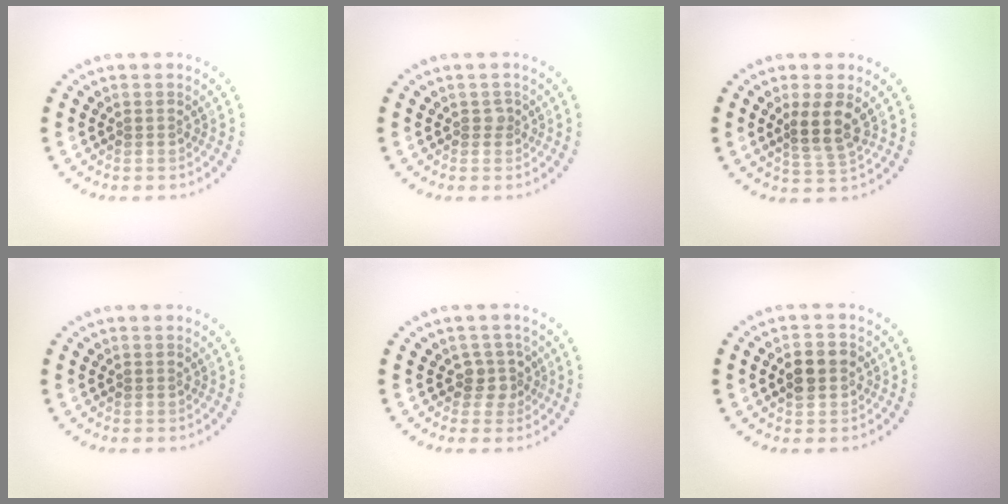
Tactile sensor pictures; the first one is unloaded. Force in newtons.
{"total": 0.7, "press": 0.6, "slide": 0.3}
{"total": 2.8, "press": 2.4, "slide": 1.5}
{"total": 0.0}
{"total": 2.0, "press": 1.5, "slide": 1.3}
{"total": 2.9, "press": 2.9, "slide": 0.3}